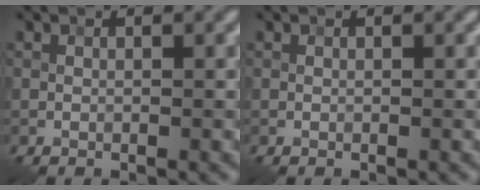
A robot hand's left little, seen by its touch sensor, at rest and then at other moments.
{"total": 0.0}